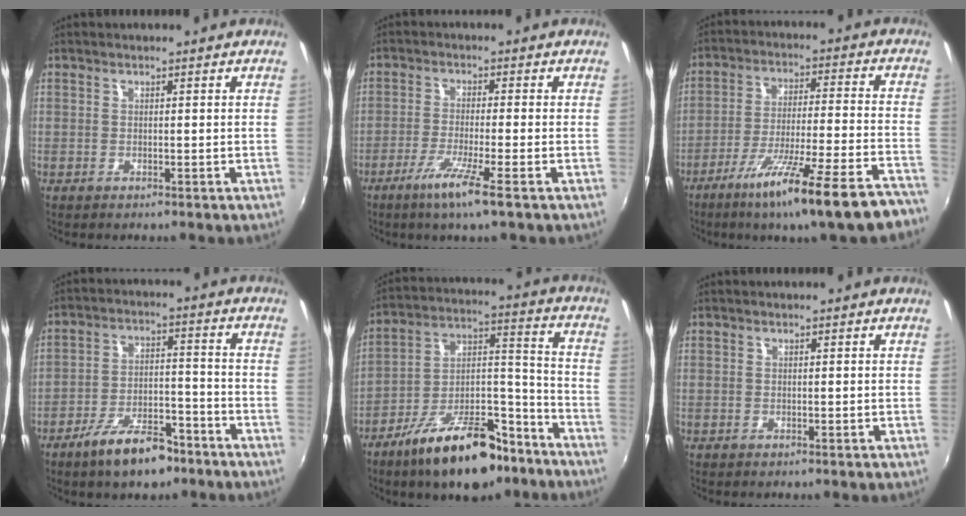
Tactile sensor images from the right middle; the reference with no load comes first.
{"total": 6.8, "force": [-3.9, -0.6, 5.5], "torque": [-0.118, -0.014, -0.074]}
{"total": 20.8, "force": [-16.0, 0.2, 13.4], "torque": [-0.223, -0.058, -0.238]}
{"total": 10.7, "force": [-7.7, 3.9, 6.3], "torque": [-0.124, 0.008, -0.121]}
{"total": 19.6, "force": [-13.1, 7.7, 12.4], "torque": [-0.206, 0.012, -0.202]}
{"total": 0.0}